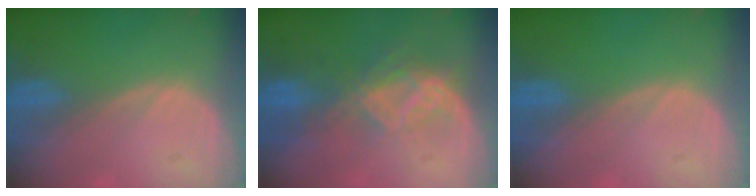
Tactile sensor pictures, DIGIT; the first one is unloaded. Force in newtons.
{"total": 6.8, "press": 6.3, "slide": 2.6}
{"total": 0.0}